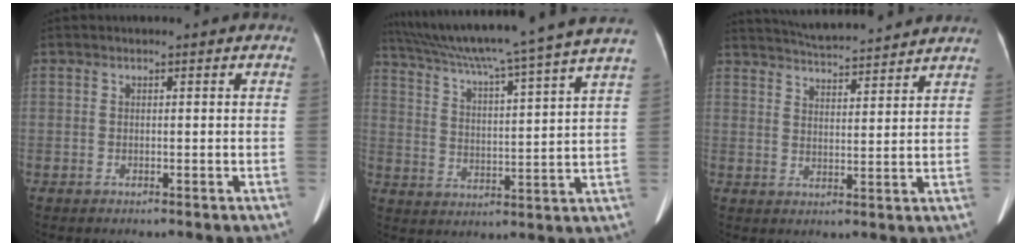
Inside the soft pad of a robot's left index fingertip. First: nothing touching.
{"total": 23.4, "force": [20.0, -2.1, 11.9], "torque": [-0.205, -0.018, 0.283]}
{"total": 13.0, "force": [12.2, 0.8, 4.4], "torque": [-0.080, 0.016, 0.177]}